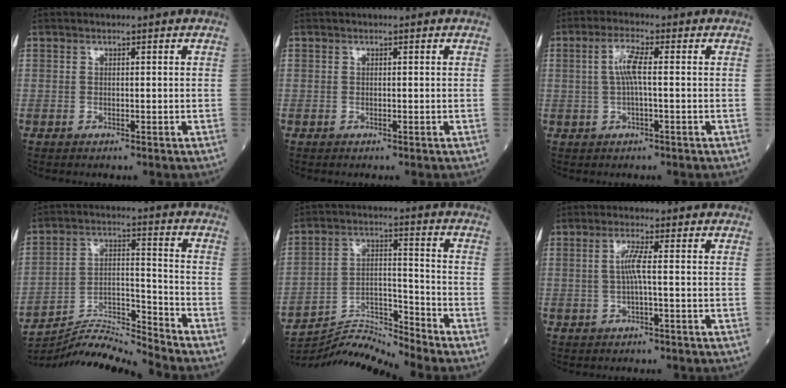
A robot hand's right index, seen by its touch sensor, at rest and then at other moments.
{"total": 0.0}
{"total": 3.9, "force": [0.2, 0.3, 3.9], "torque": [-0.080, 0.008, 0.005]}
{"total": 10.8, "force": [-10.4, -2.7, 0.7], "torque": [-0.015, 0.028, -0.189]}
{"total": 9.5, "force": [-9.1, -2.8, -0.1], "torque": [-0.003, 0.027, -0.167]}
{"total": 2.9, "force": [-0.1, -0.3, 2.9], "torque": [-0.060, 0.002, -0.001]}